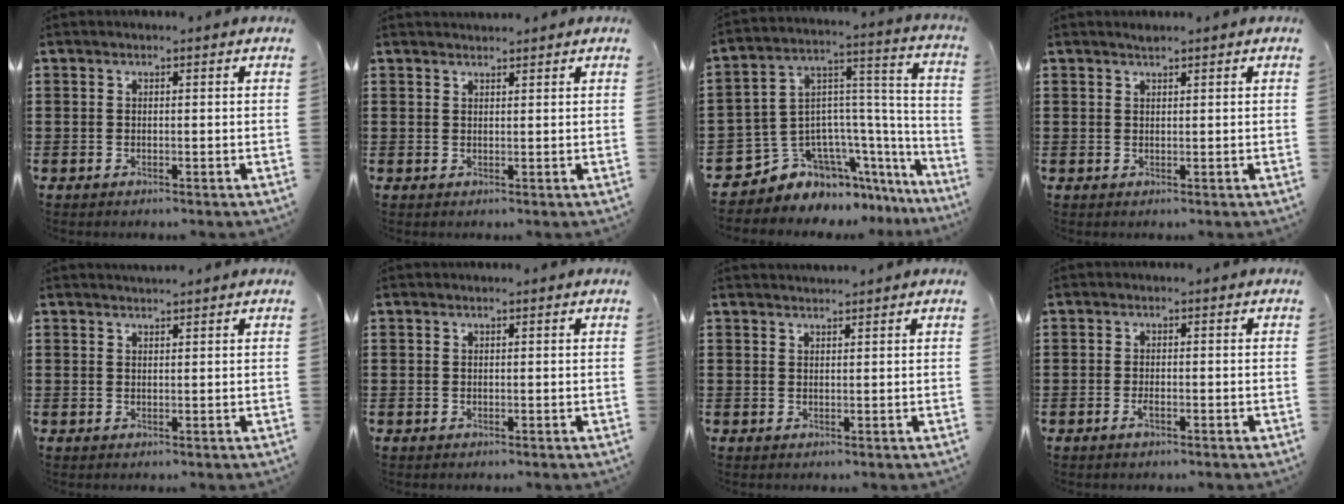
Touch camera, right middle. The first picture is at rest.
{"total": 1.0, "force": [1.0, 0.2, 0.0], "torque": [-0.002, 0.000, 0.019]}
{"total": 7.5, "force": [-5.5, 4.9, 1.1], "torque": [-0.052, -0.013, -0.106]}
{"total": 0.6, "force": [0.6, 0.1, 0.1], "torque": [-0.003, -0.002, 0.012]}
{"total": 1.0, "force": [1.0, 0.0, 0.1], "torque": [-0.004, 0.000, 0.019]}
{"total": 0.0}
{"total": 1.0, "force": [1.0, 0.0, 0.0], "torque": [-0.002, -0.002, 0.019]}
{"total": 1.7, "force": [-0.8, 0.5, 1.3], "torque": [-0.034, -0.003, -0.018]}